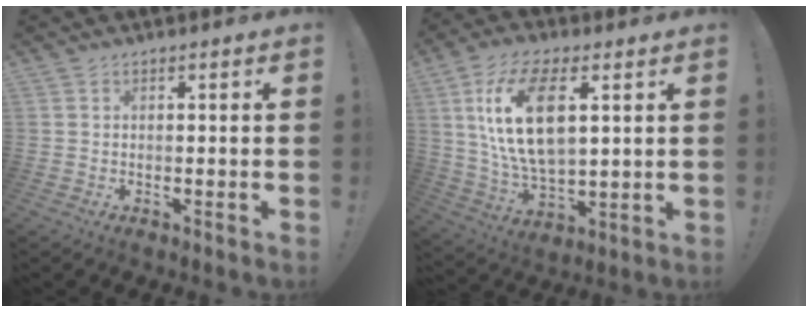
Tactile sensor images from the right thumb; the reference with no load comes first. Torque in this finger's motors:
{"motor_torque": [0.96, 2.70, 1.35, 1.20, 0.16]}